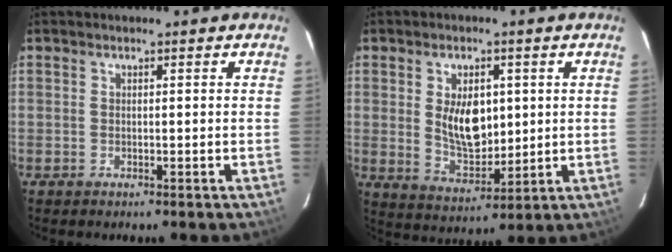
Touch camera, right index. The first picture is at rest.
{"total": 9.5, "force": [1.6, 5.6, 7.6], "torque": [-0.136, -0.003, 0.041]}